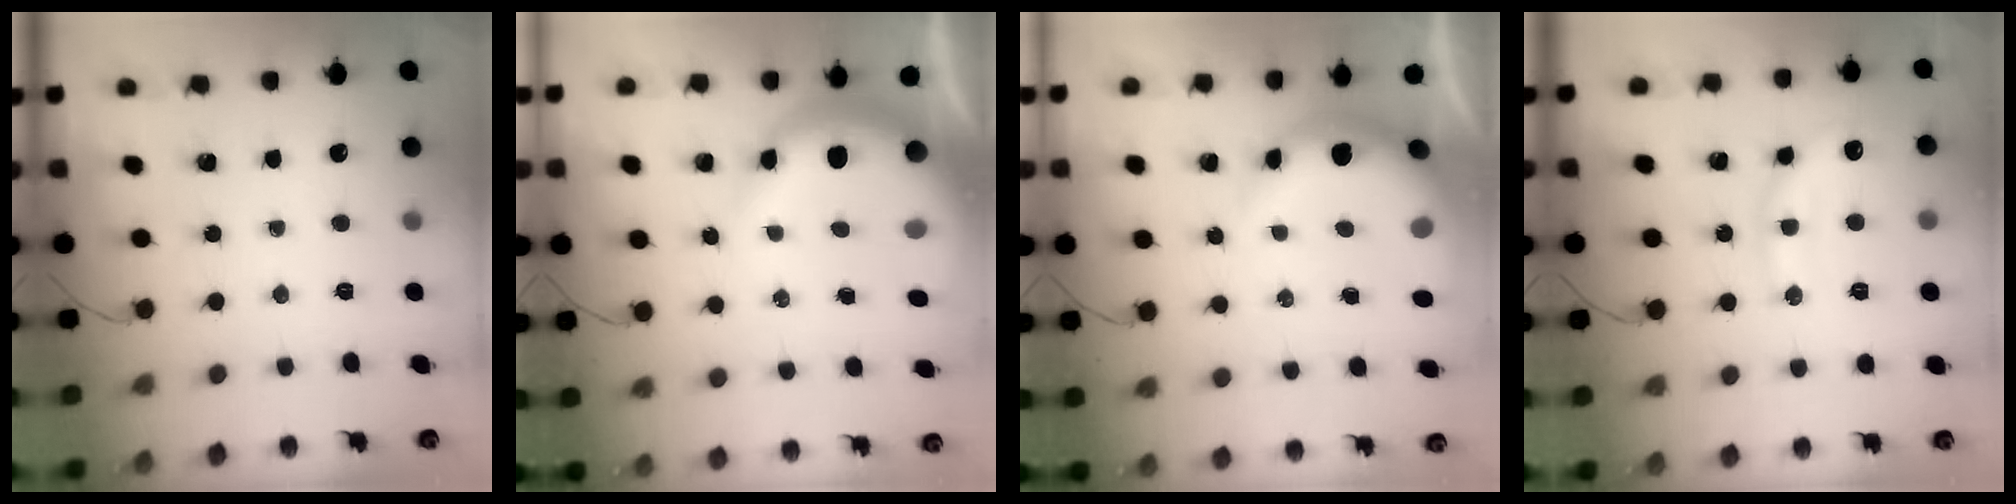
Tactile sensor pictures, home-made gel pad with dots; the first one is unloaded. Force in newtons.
{"total": 12.2, "press": 11.9, "slide": 2.7}
{"total": 11.0, "press": 10.8, "slide": 2.2}
{"total": 11.7, "press": 11.7, "slide": 0.6}